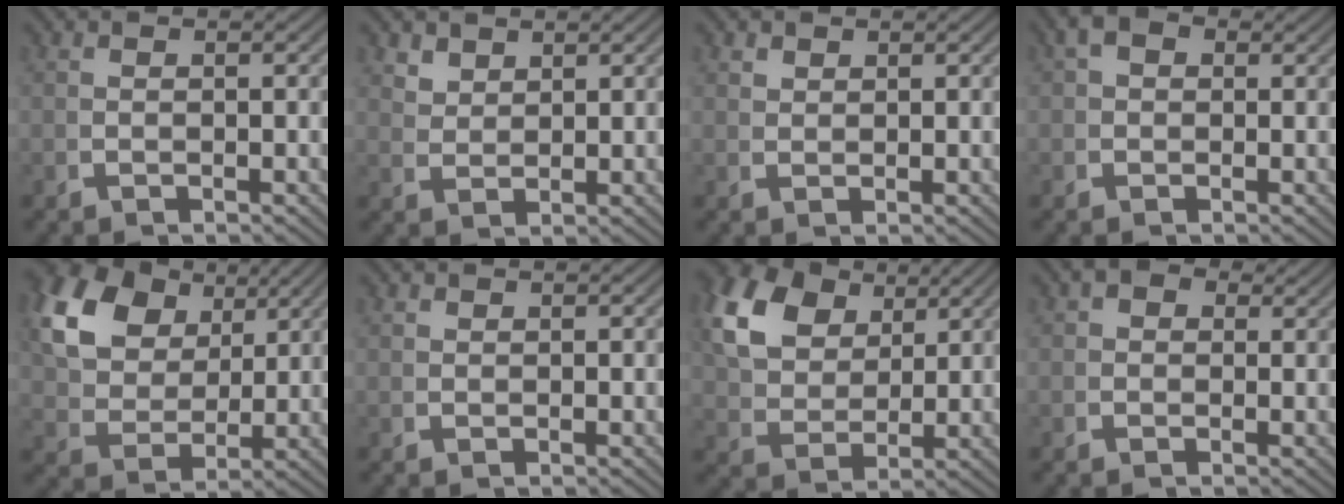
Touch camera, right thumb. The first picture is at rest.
{"total": 2.4, "force": [2.3, 0.5, 0.6], "torque": [-0.006, -0.001, 0.053]}
{"total": 1.4, "force": [1.4, 0.1, 0.1], "torque": [0.004, 0.001, 0.034]}
{"total": 2.3, "force": [1.0, 1.6, 1.3], "torque": [-0.027, 0.001, 0.012]}
{"total": 11.4, "force": [4.1, 8.1, 6.9], "torque": [-0.160, -0.008, 0.079]}
{"total": 0.7, "force": [0.7, 0.0, -0.1], "torque": [0.005, 0.000, 0.018]}
{"total": 10.2, "force": [4.1, 7.0, 6.1], "torque": [-0.142, -0.010, 0.082]}
{"total": 2.5, "force": [1.1, 1.9, 1.1], "torque": [-0.019, 0.000, 0.014]}